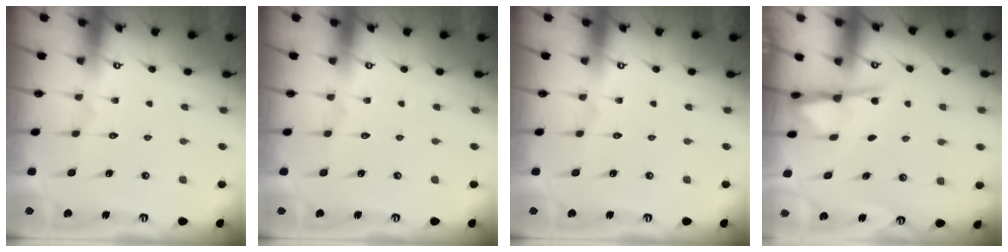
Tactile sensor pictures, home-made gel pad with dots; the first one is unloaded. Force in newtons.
{"total": 0.0}
{"total": 0.0}
{"total": 2.6, "press": 2.6, "slide": 0.4}